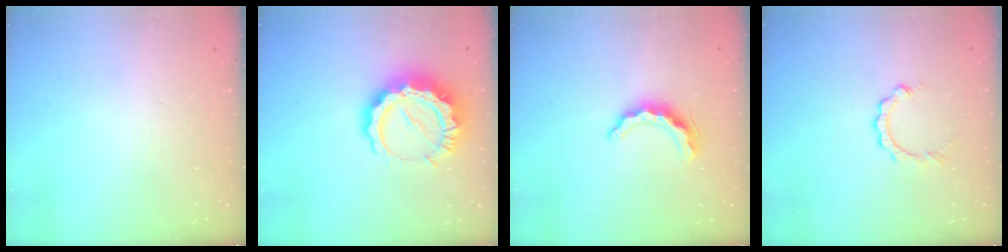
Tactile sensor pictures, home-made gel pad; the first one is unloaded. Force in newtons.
{"total": 13.0, "press": 12.9, "slide": 1.2}
{"total": 8.8, "press": 8.7, "slide": 0.4}
{"total": 2.9, "press": 2.9, "slide": 0.3}